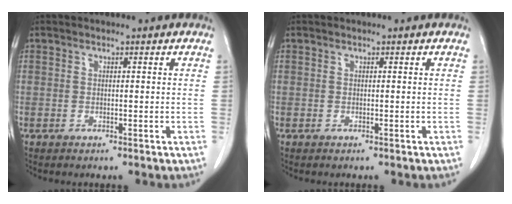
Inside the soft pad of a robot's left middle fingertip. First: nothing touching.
{"total": 0.0}